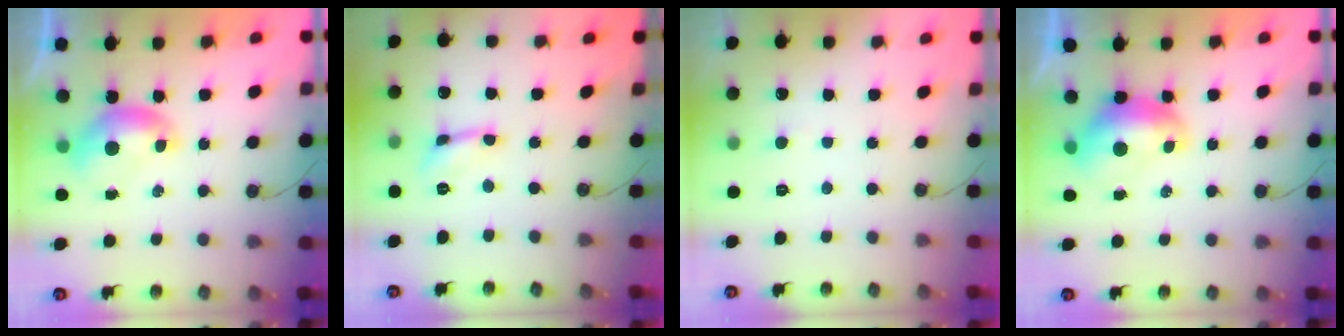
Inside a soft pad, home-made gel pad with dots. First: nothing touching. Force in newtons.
{"total": 0.0}
{"total": 2.4, "press": 2.4, "slide": 0.4}
{"total": 1.7, "press": 1.6, "slide": 0.6}